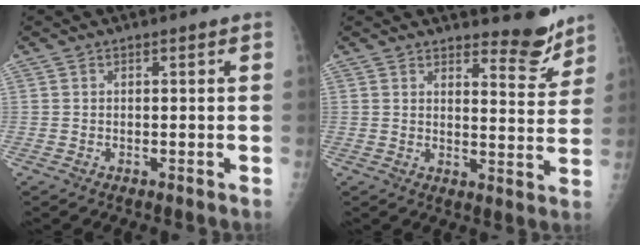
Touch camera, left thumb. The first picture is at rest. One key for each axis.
{"total": 6.7, "fx": 6.0, "fy": 1.8, "fz": 2.2, "tx": -0.007, "ty": -0.058, "tz": 0.081}